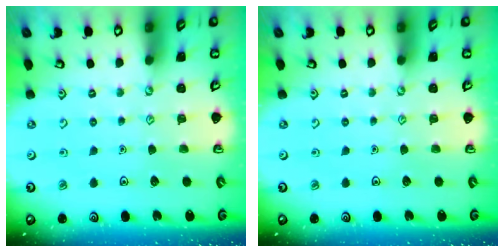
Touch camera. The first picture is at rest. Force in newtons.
{"total": 0.0}